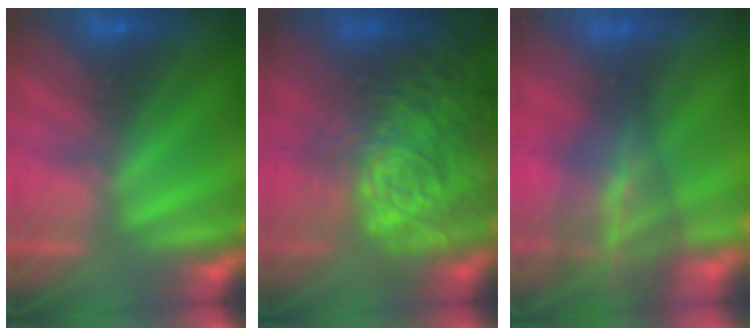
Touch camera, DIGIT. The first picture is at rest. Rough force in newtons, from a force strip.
{"total": 7.6}
{"total": 7.4}